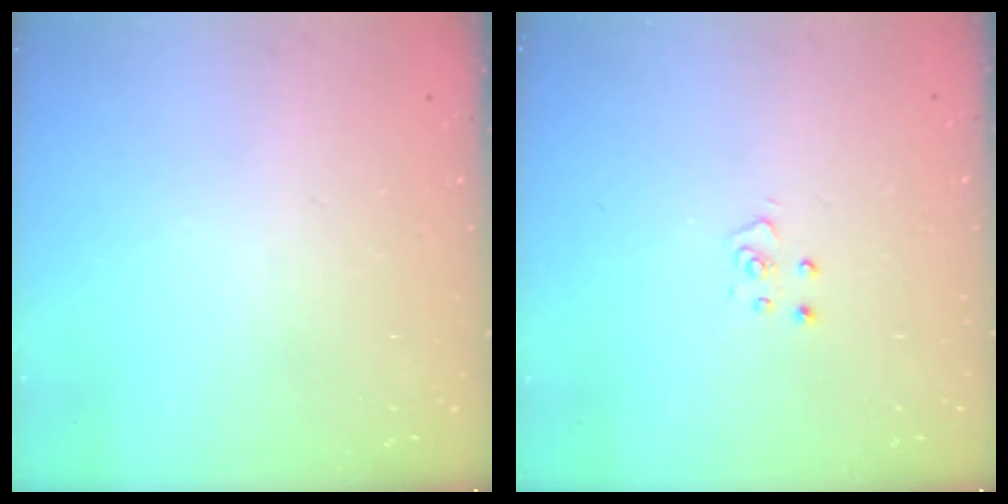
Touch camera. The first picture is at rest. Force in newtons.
{"total": 3.9, "press": 3.9, "slide": 0.2}